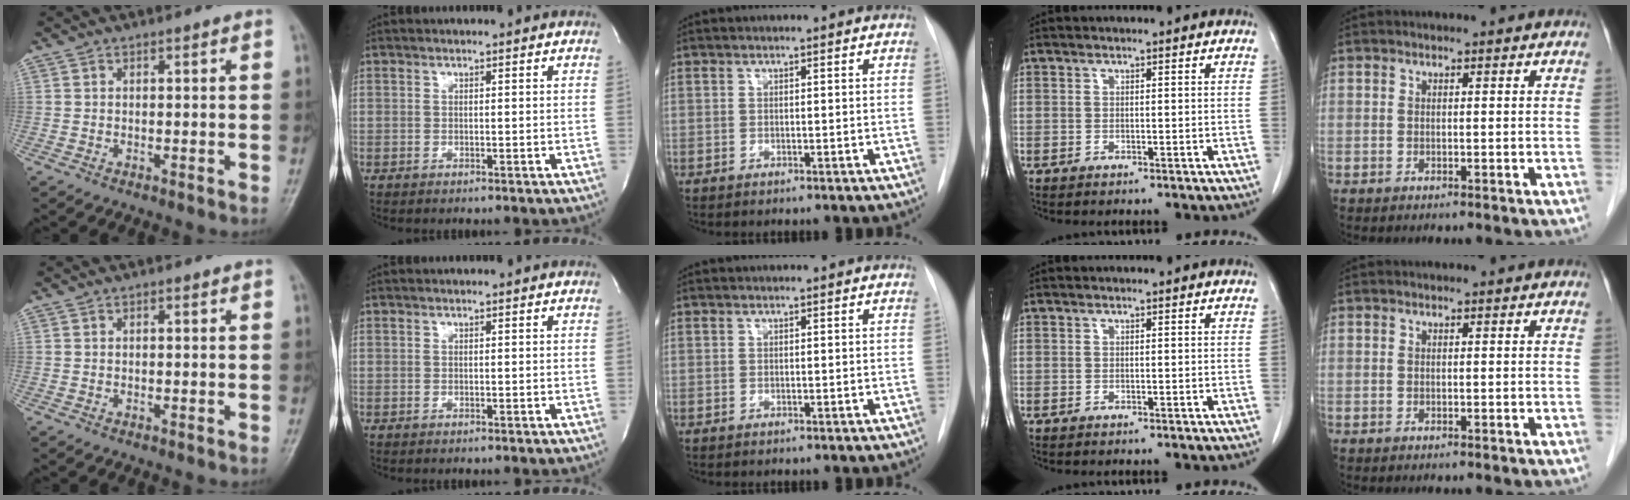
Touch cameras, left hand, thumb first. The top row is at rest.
{}